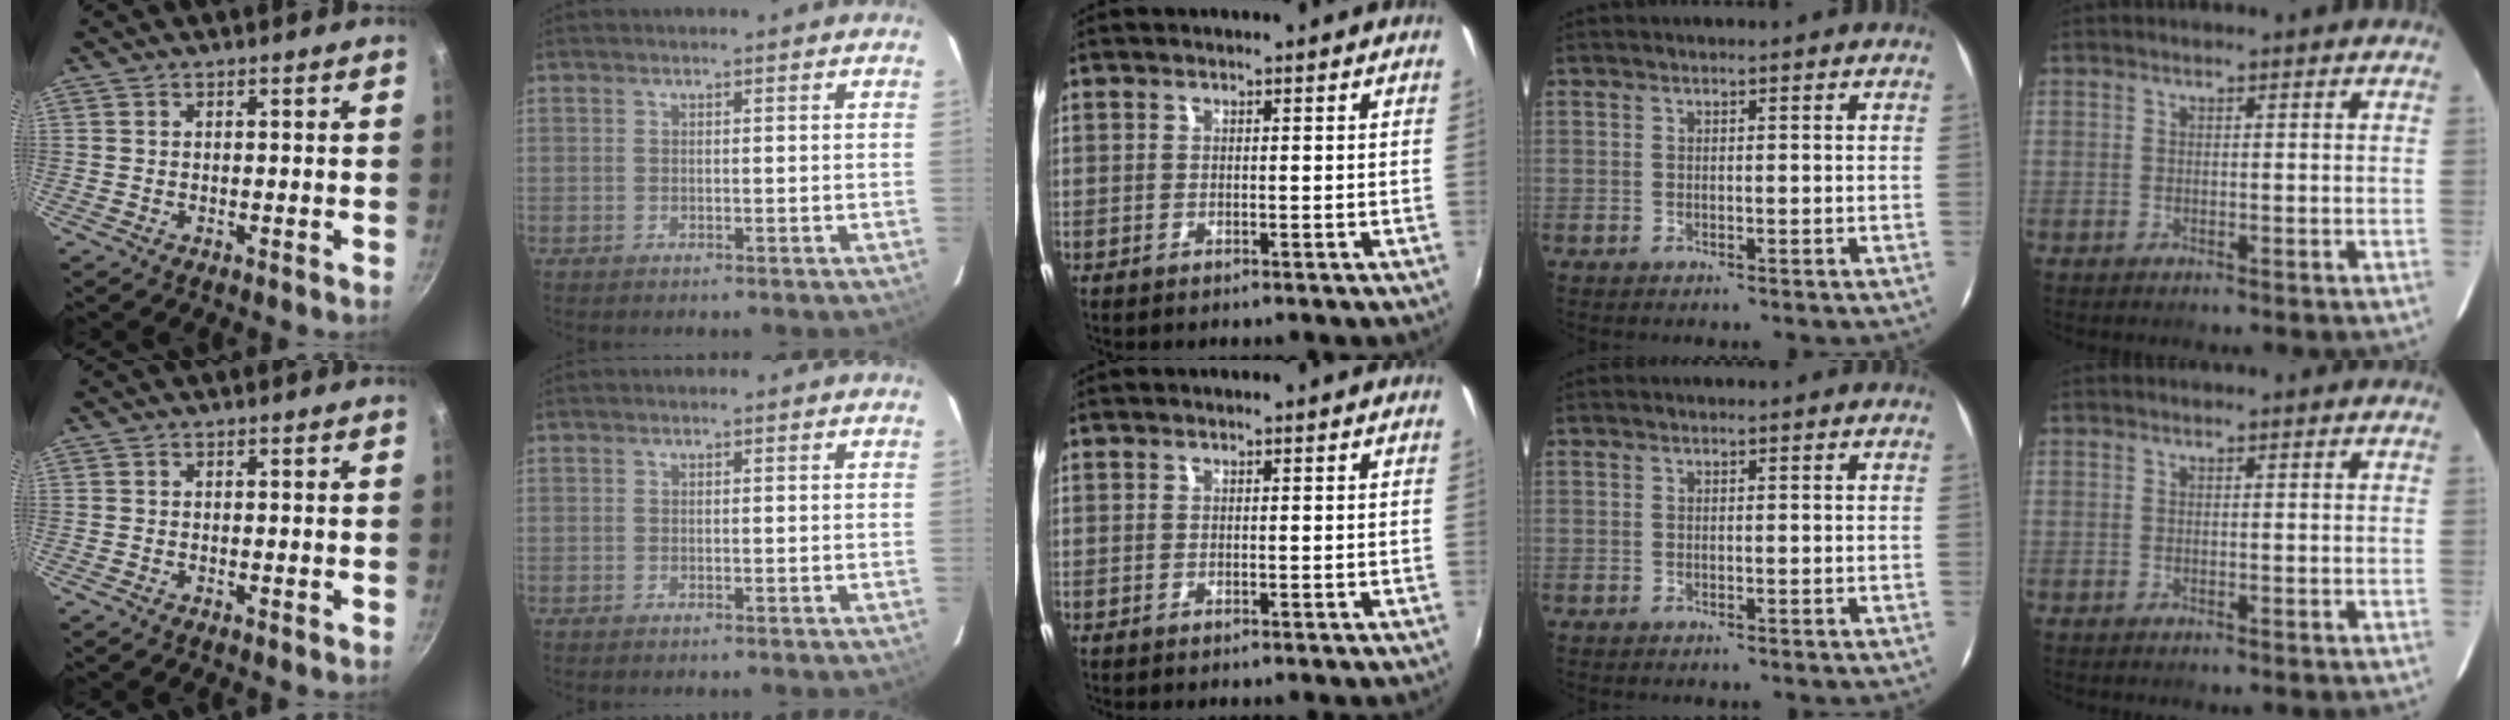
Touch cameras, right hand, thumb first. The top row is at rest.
{}